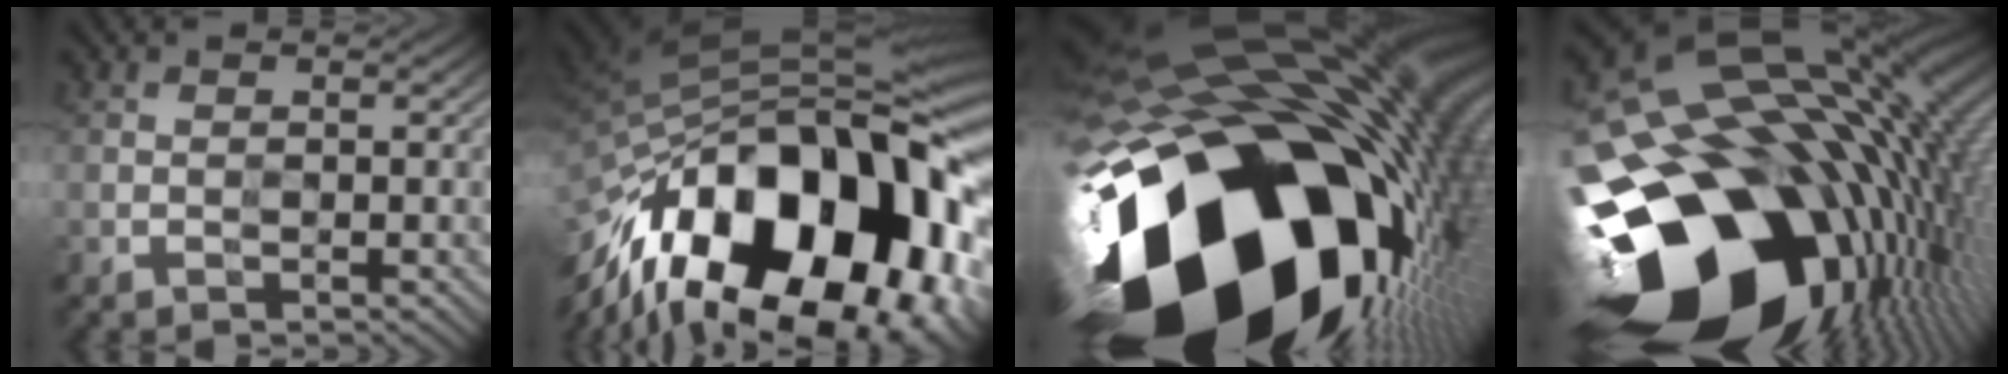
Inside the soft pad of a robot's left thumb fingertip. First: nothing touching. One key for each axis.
{"total": 21.1, "fx": -8.5, "fy": 11.7, "fz": 15.3, "tx": -0.288, "ty": -0.031, "tz": -0.121}
{"total": 22.2, "fx": -5.4, "fy": 13.2, "fz": 16.9, "tx": -0.321, "ty": -0.075, "tz": -0.068}
{"total": 21.8, "fx": -4.6, "fy": 14.7, "fz": 15.3, "tx": -0.315, "ty": -0.063, "tz": -0.052}